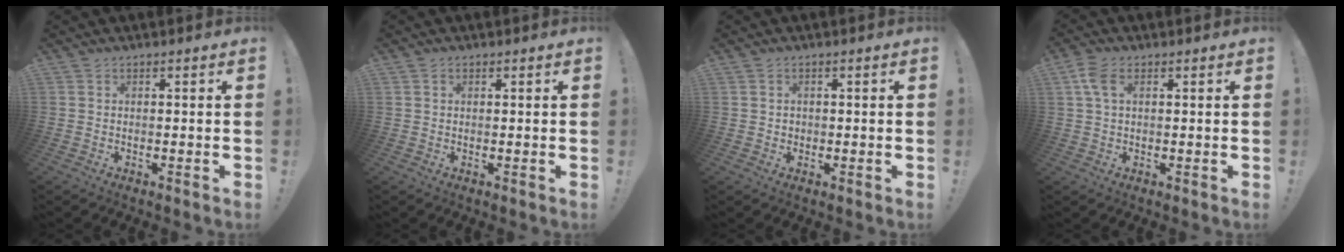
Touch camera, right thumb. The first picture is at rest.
{"total": 0.6, "force": [0.2, 0.5, 0.2], "torque": [-0.008, 0.005, 0.005]}
{"total": 1.3, "force": [0.0, 1.2, 0.4], "torque": [-0.012, 0.004, 0.000]}
{"total": 5.1, "force": [1.6, 2.8, 4.0], "torque": [-0.095, 0.002, 0.028]}